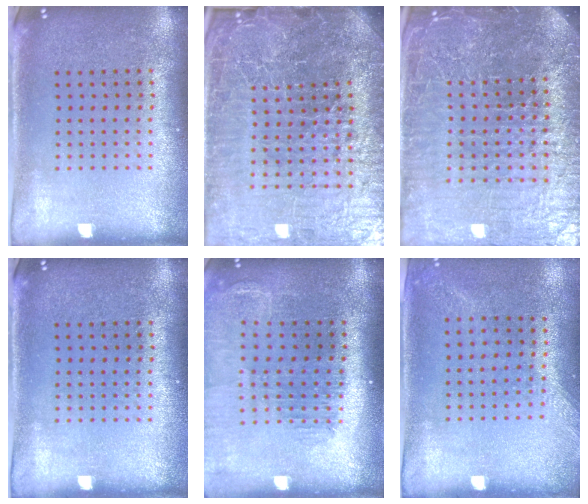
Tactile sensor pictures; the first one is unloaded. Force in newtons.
{"total": 7.6, "press": 6.6, "slide": 3.9}
{"total": 6.4, "press": 5.7, "slide": 3.0}
{"total": 0.0}
{"total": 1.4, "press": 1.3, "slide": 0.3}
{"total": 1.3, "press": 1.0, "slide": 0.8}